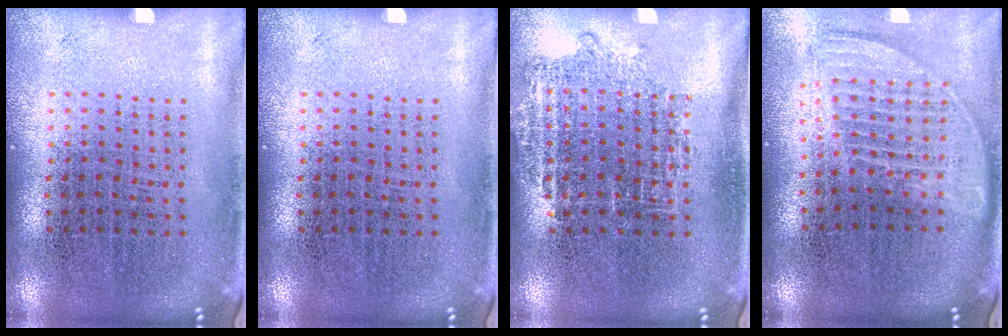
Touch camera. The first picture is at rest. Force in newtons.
{"total": 0.0}
{"total": 1.0, "press": 1.0, "slide": 0.2}
{"total": 1.7, "press": 1.4, "slide": 0.9}